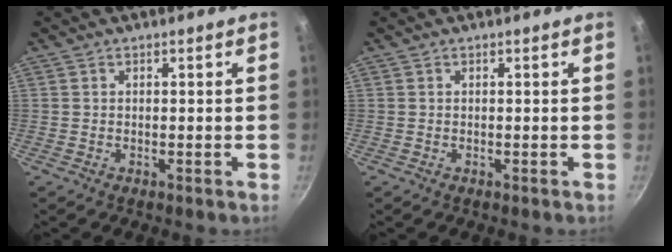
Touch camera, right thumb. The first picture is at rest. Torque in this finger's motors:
{"motor_torque": [0.00, 0.00, 0.00, 0.00, 0.01]}